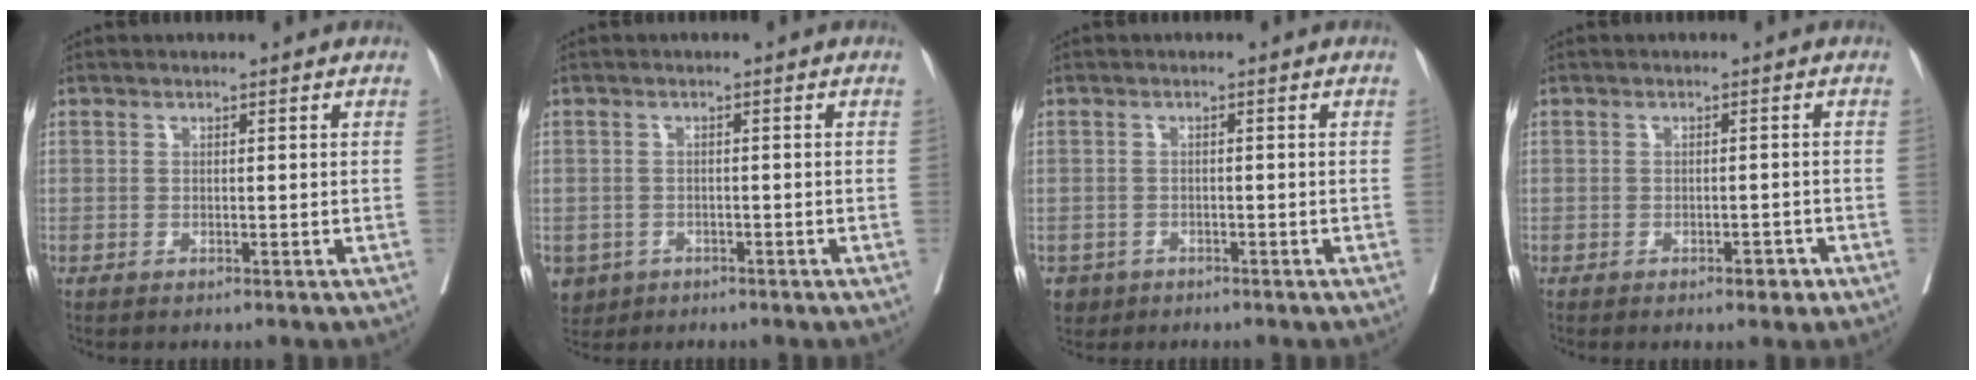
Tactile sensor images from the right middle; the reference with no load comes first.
{"total": 4.9, "force": [-2.7, 4.0, 1.1], "torque": [-0.021, 0.003, -0.040]}
{"total": 2.6, "force": [-1.5, 2.1, 0.1], "torque": [-0.003, 0.006, -0.026]}
{"total": 2.1, "force": [-1.3, 0.8, 1.4], "torque": [-0.019, 0.001, -0.016]}